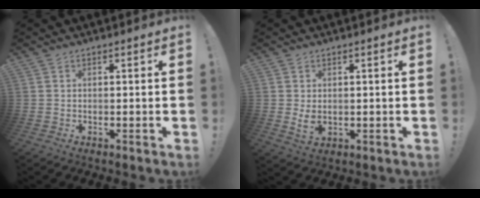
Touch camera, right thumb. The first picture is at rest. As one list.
[{"total": 3.9, "force": [0.3, 2.6, 2.9], "torque": [-0.047, -0.006, 0.004]}]